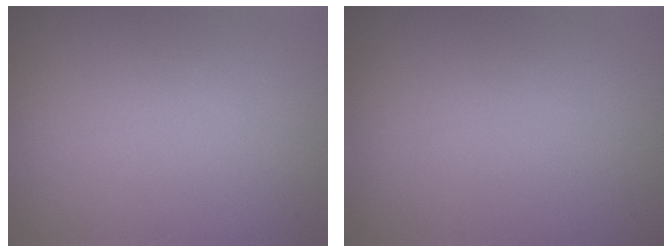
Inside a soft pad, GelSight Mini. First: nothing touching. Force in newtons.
{"total": 0.0}